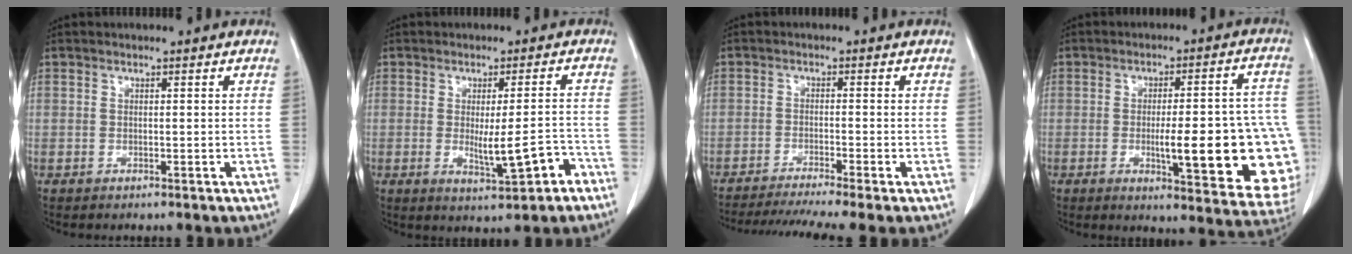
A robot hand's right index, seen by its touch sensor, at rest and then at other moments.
{"total": 6.7, "force": [-2.6, 0.9, 6.1], "torque": [-0.081, -0.006, -0.030]}
{"total": 9.7, "force": [-8.0, -0.9, 5.3], "torque": [-0.080, -0.016, -0.127]}
{"total": 19.7, "force": [-3.8, 3.6, 19.0], "torque": [-0.151, 0.019, -0.030]}